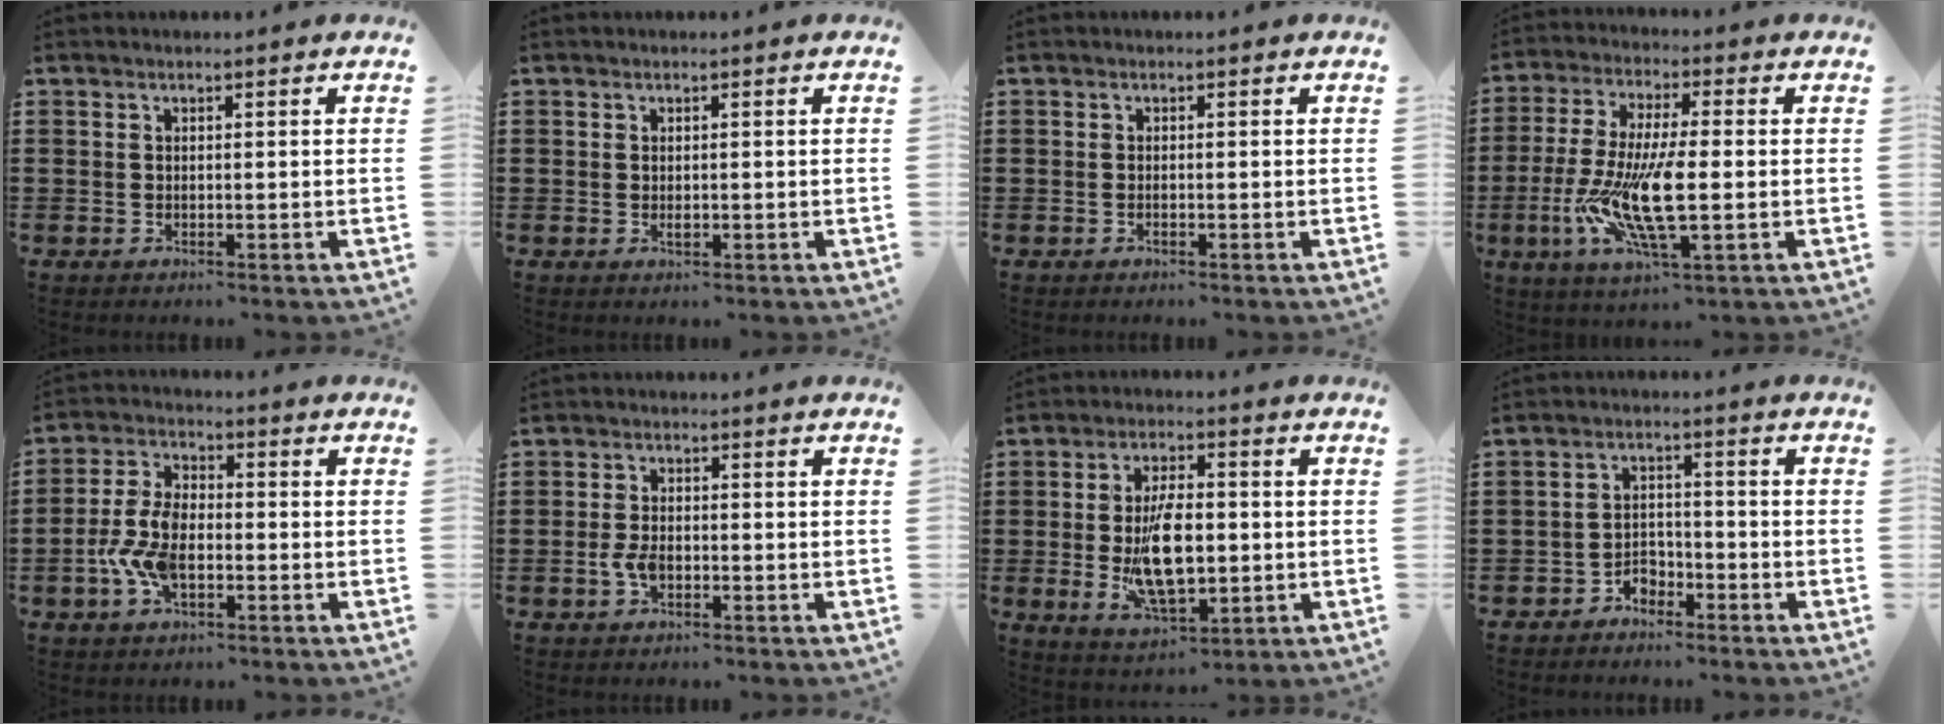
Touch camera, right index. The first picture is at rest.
{"total": 0.9, "force": [-0.1, 0.3, 0.8], "torque": [-0.015, -0.001, -0.001]}
{"total": 0.5, "force": [-0.3, 0.0, 0.5], "torque": [-0.009, -0.005, -0.004]}
{"total": 12.3, "force": [-2.7, 3.4, 11.5], "torque": [-0.254, -0.020, -0.054]}
{"total": 7.5, "force": [-2.1, 4.0, 6.0], "torque": [-0.145, -0.001, -0.045]}
{"total": 3.0, "force": [-1.0, 1.6, 2.3], "torque": [-0.056, -0.005, -0.020]}
{"total": 10.7, "force": [-1.0, 5.0, 9.4], "torque": [-0.187, -0.005, -0.019]}
{"total": 3.0, "force": [-2.6, 1.5, 0.5], "torque": [-0.016, 0.006, -0.054]}